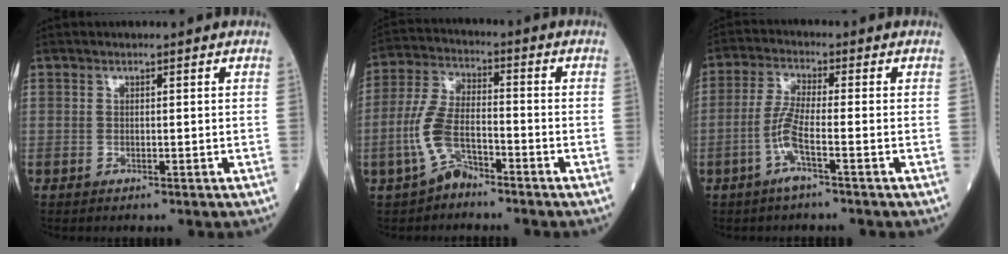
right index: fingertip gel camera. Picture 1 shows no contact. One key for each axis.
{"total": 7.3, "fx": -3.7, "fy": 3.3, "fz": 5.3, "tx": -0.129, "ty": 0.008, "tz": -0.078}
{"total": 3.6, "fx": -1.5, "fy": 0.0, "fz": 3.3, "tx": -0.072, "ty": 0.003, "tz": -0.034}